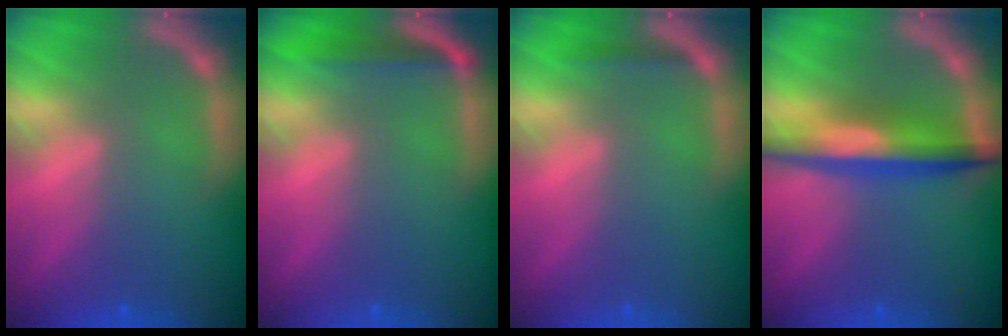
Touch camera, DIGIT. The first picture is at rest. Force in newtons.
{"total": 3.0}
{"total": 0.9}
{"total": 6.0}